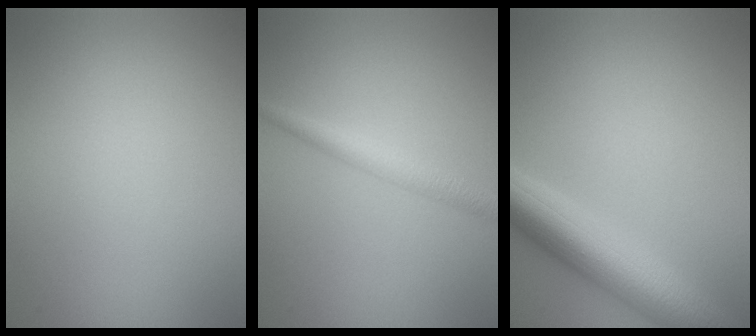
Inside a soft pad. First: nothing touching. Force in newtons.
{"total": 2.3, "press": 2.3, "slide": 0.0}
{"total": 7.7, "press": 7.7, "slide": 0.2}